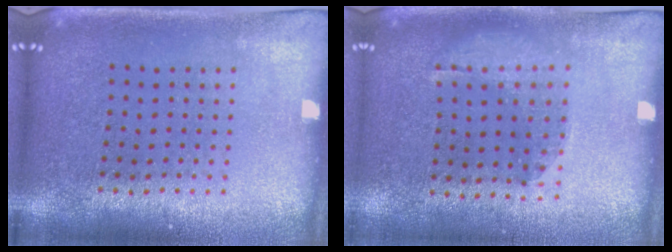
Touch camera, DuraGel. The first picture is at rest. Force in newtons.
{"total": 1.2, "press": 0.9, "slide": 0.9}